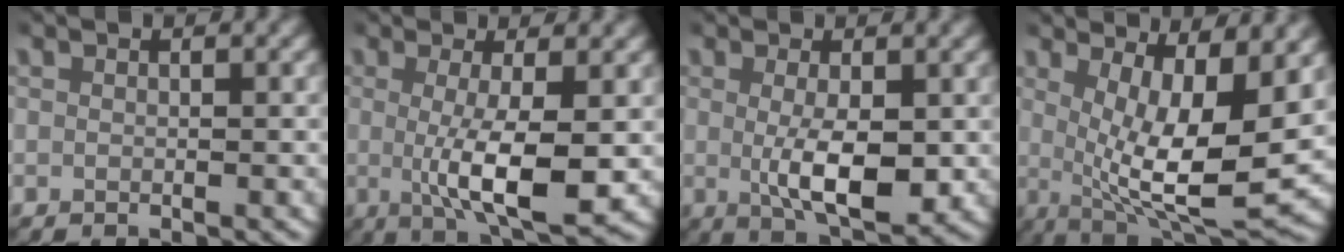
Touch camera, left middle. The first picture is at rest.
{"total": 6.6, "force": [-0.3, 1.7, 6.3], "torque": [-0.110, -0.018, 0.002]}
{"total": 5.4, "force": [-0.4, 2.2, 5.0], "torque": [-0.083, -0.015, -0.002]}
{"total": 10.8, "force": [1.2, 4.5, 9.8], "torque": [-0.153, -0.034, 0.030]}